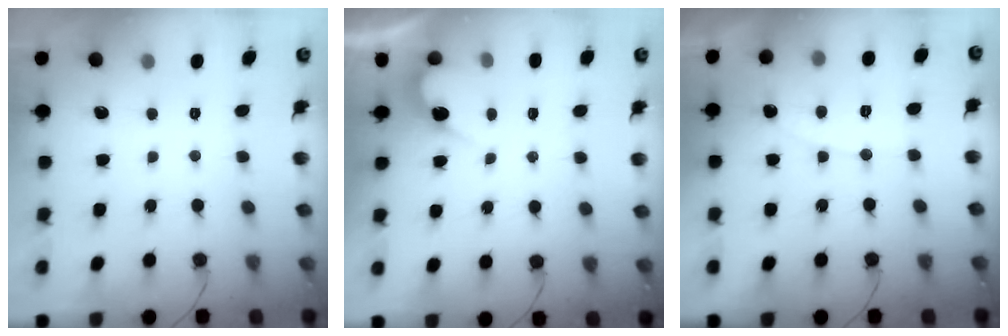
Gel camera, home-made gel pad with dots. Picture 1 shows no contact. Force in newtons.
{"total": 4.1, "press": 4.1, "slide": 0.3}
{"total": 5.5, "press": 5.5, "slide": 0.4}